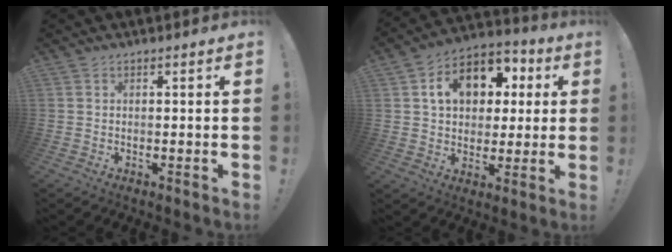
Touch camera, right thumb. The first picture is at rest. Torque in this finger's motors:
{"motor_torque": [1.84, 2.18, 0.45, -0.25, 0.12]}